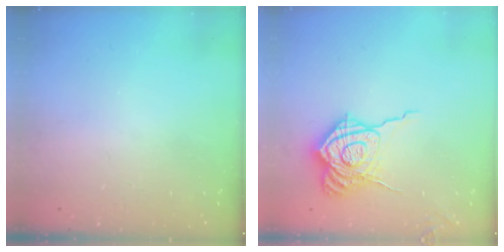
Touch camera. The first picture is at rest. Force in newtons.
{"total": 17.9, "press": 17.9, "slide": 0.8}